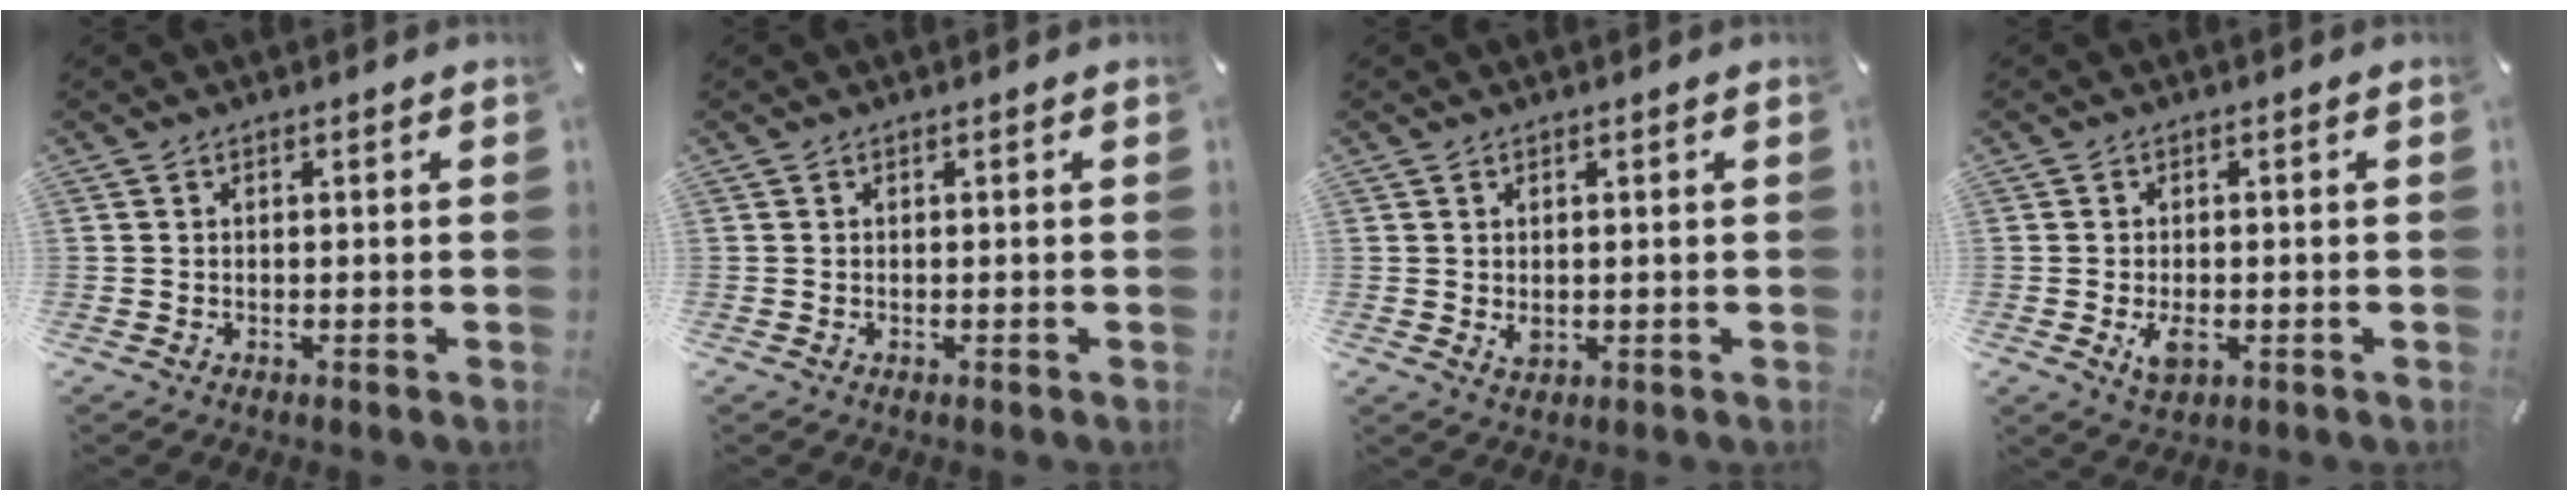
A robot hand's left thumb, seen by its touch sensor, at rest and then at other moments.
{"total": 0.0}
{"total": 1.7, "force": [0.2, 1.3, 1.1], "torque": [-0.015, -0.001, 0.001]}
{"total": 3.9, "force": [-0.9, 2.3, 3.1], "torque": [-0.066, -0.006, -0.020]}